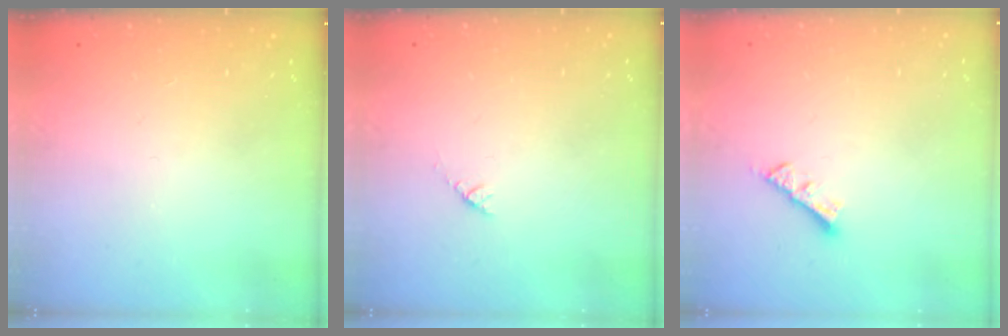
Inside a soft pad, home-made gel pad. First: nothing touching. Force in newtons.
{"total": 2.7, "press": 2.6, "slide": 0.4}
{"total": 5.5, "press": 5.4, "slide": 0.4}